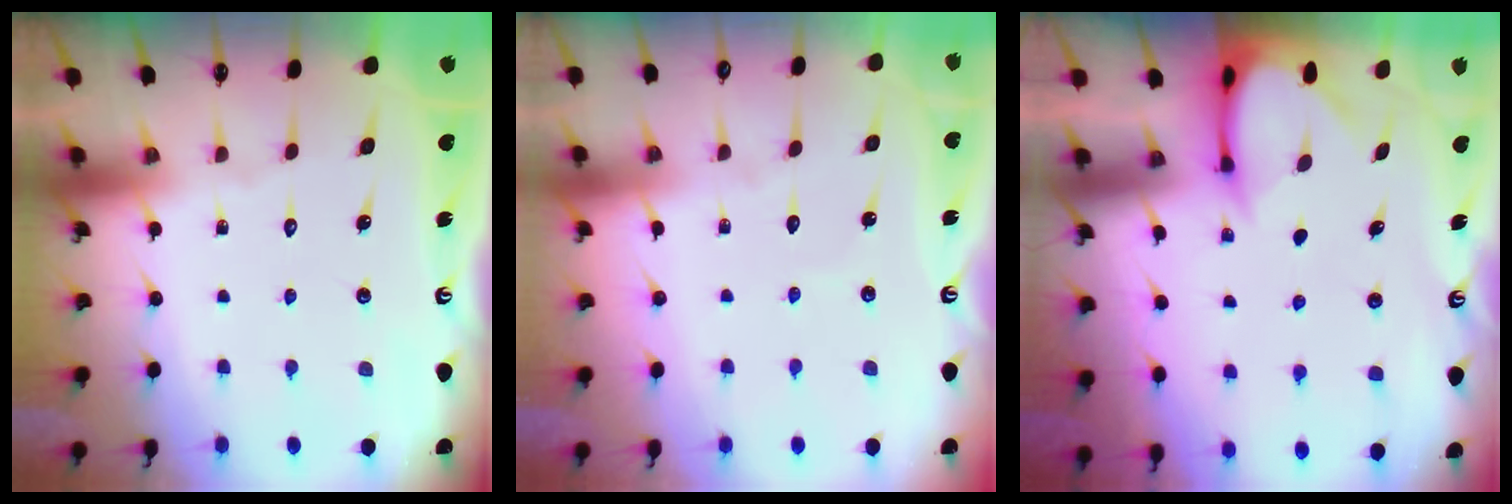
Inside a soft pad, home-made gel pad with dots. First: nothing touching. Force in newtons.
{"total": 2.0, "press": 2.0, "slide": 0.1}
{"total": 3.3, "press": 3.2, "slide": 0.3}